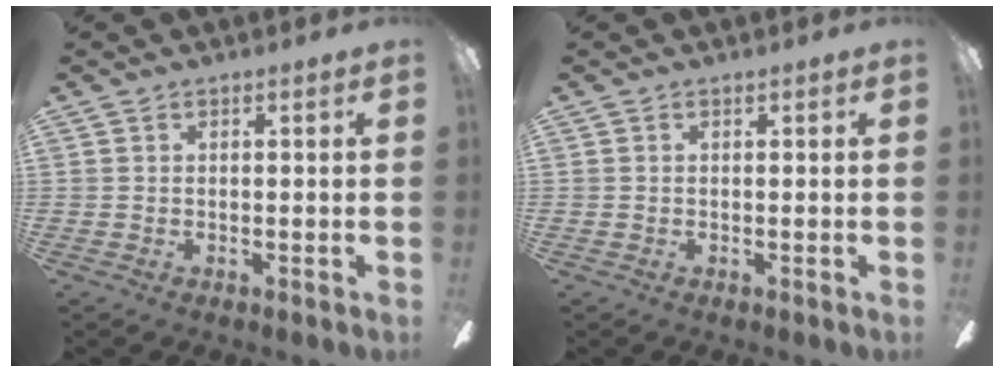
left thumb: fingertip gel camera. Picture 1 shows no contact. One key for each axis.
{"total": 0.0}